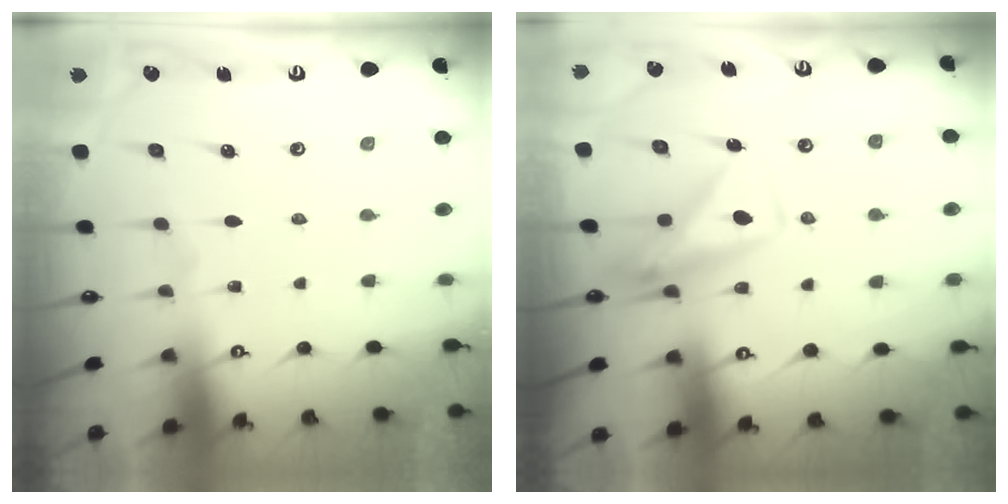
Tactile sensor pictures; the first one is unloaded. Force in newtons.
{"total": 7.5, "press": 7.4, "slide": 0.7}